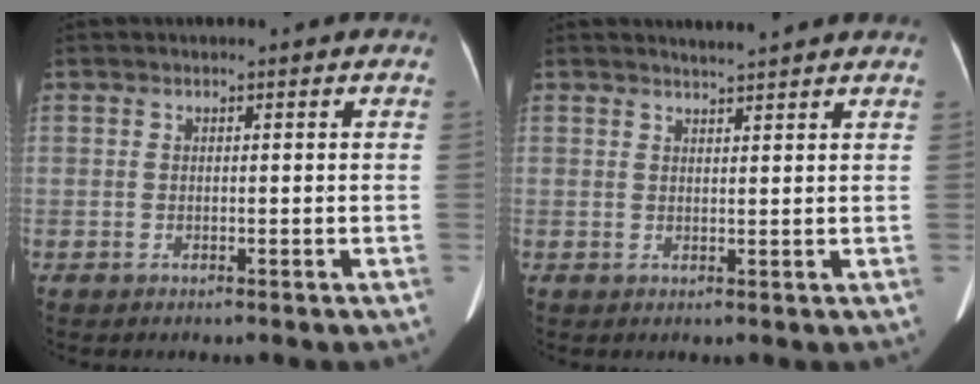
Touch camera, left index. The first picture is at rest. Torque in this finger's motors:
{"motor_torque": [-0.02, -0.15, 0.05, -0.01]}